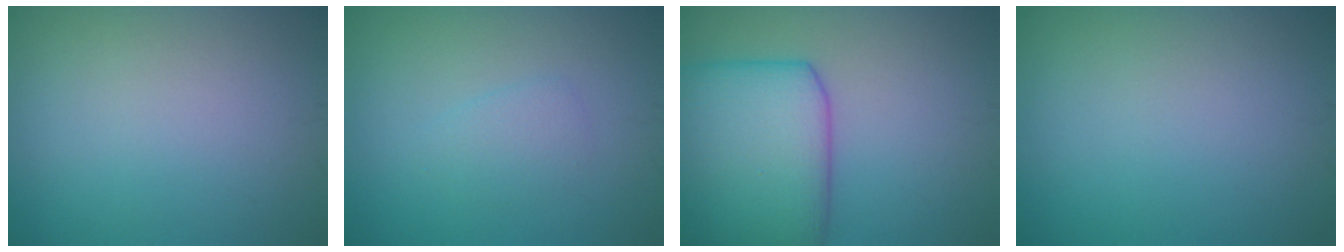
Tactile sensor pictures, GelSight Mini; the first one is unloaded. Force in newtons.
{"total": 1.4, "press": 1.4, "slide": 0.1}
{"total": 9.7, "press": 9.7, "slide": 0.3}
{"total": 0.0}